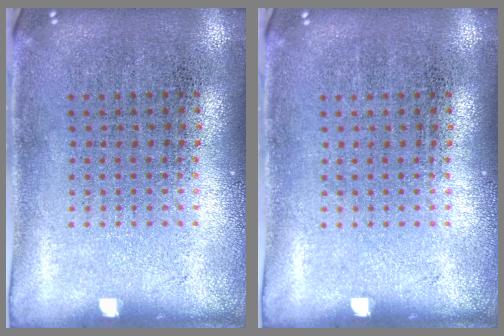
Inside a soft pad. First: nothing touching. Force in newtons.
{"total": 0.0}